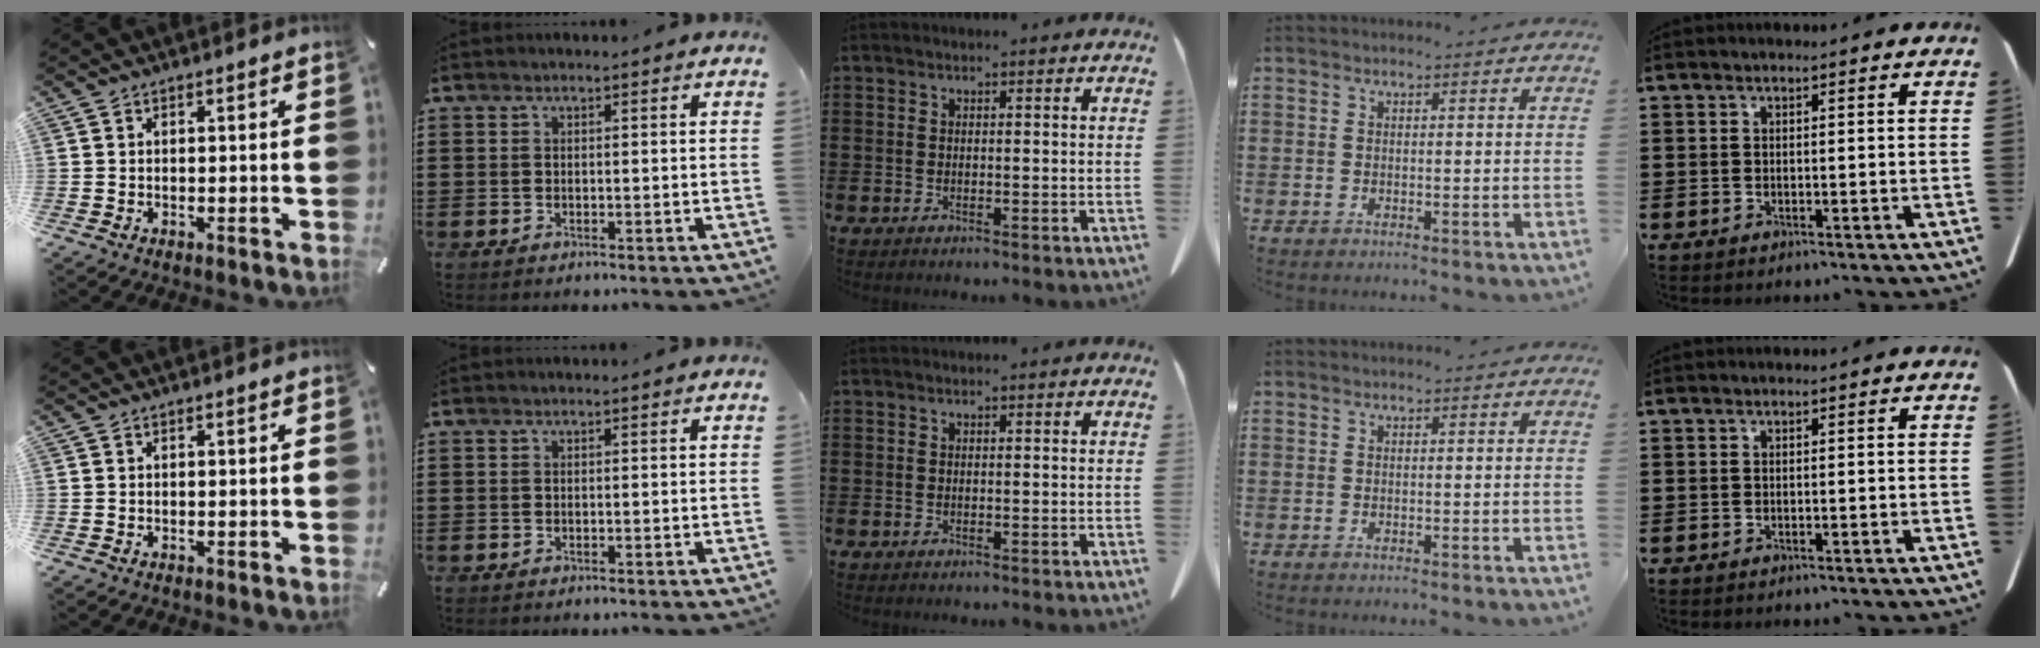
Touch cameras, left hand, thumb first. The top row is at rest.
{}